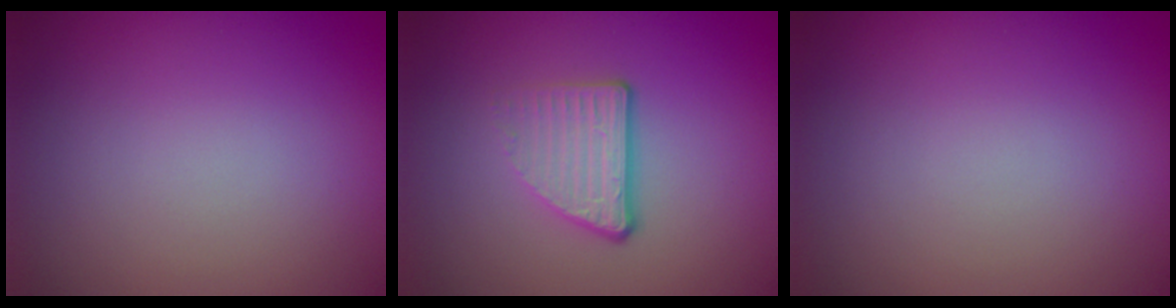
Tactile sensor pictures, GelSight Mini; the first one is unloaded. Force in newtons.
{"total": 3.4, "press": 2.2, "slide": 2.6}
{"total": 0.0}